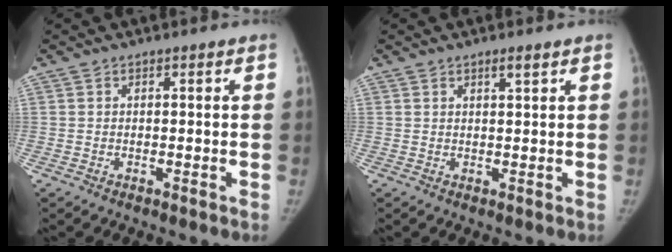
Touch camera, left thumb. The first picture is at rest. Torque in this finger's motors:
{"motor_torque": [0.39, -0.25, 0.78, -0.38, 0.20]}